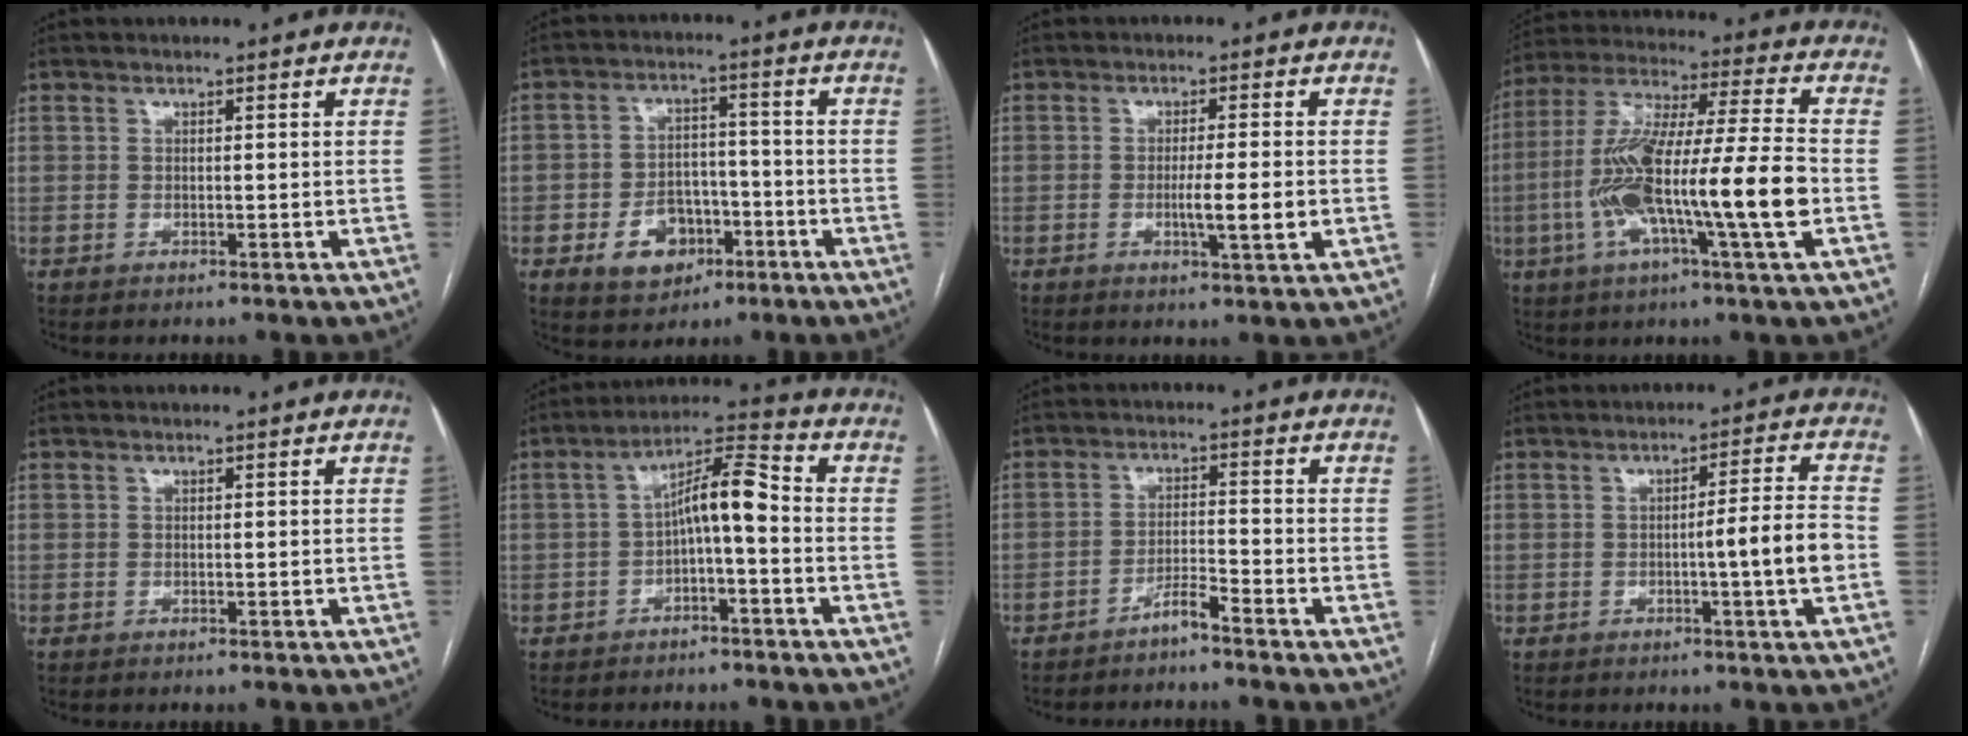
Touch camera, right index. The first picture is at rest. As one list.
[{"total": 8.0, "force": [-3.4, 5.8, 4.3], "torque": [-0.075, 0.014, -0.048]}, {"total": 5.5, "force": [-1.1, 0.0, 5.3], "torque": [-0.090, -0.009, -0.017]}, {"total": 19.8, "force": [-4.2, 0.8, 19.4], "torque": [-0.366, -0.001, -0.078]}, {"total": 0.0}, {"total": 7.6, "force": [-1.2, 1.5, 7.4], "torque": [-0.128, 0.032, -0.023]}, {"total": 3.1, "force": [-2.7, -0.3, 1.4], "torque": [-0.024, -0.004, -0.052]}, {"total": 6.7, "force": [-1.6, -0.8, 6.5], "torque": [-0.089, 0.004, -0.024]}]